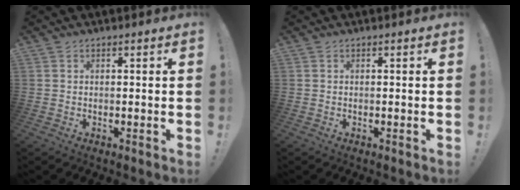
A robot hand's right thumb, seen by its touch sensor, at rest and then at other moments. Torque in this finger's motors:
{"motor_torque": [0.00, 0.00, 0.00, 0.00, 0.00]}